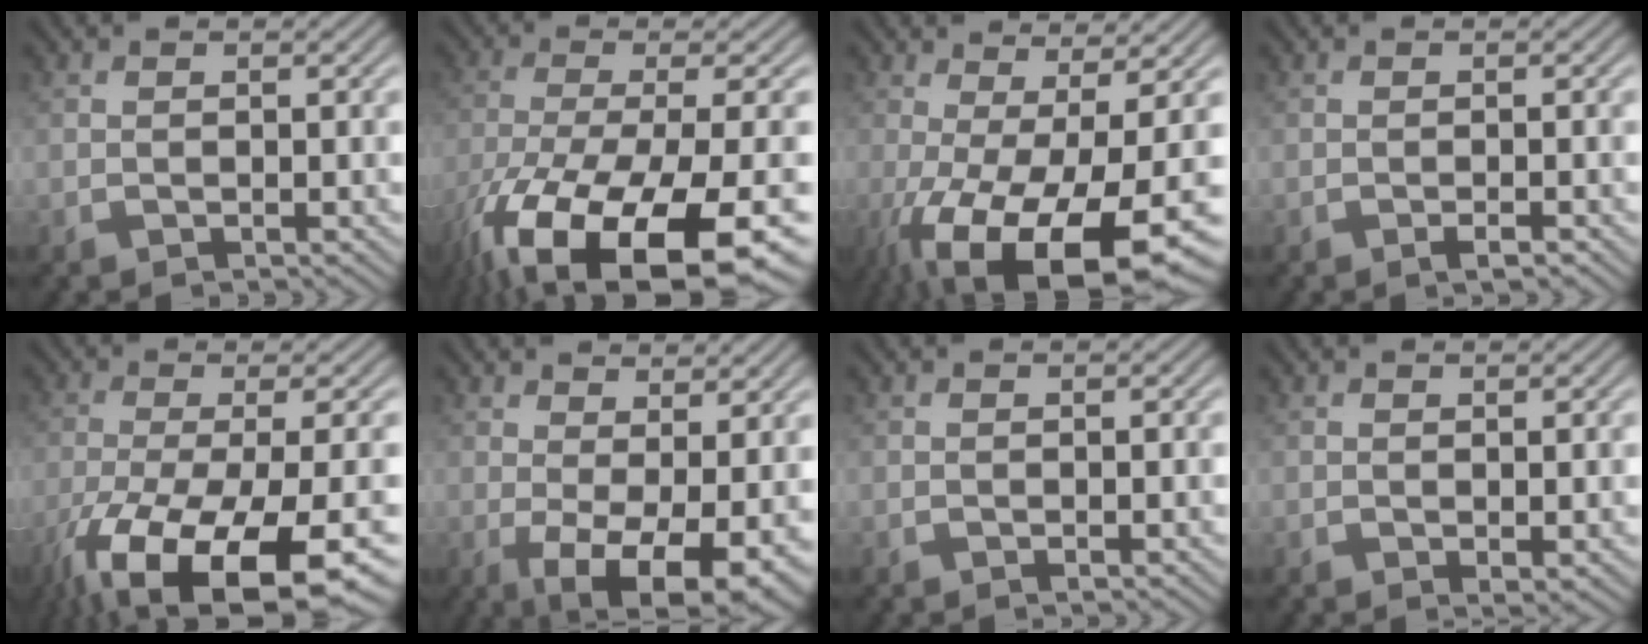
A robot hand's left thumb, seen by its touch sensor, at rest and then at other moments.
{"total": 18.4, "force": [-10.4, 5.7, 14.1], "torque": [-0.294, -0.057, -0.152]}
{"total": 15.0, "force": [-6.2, 4.8, 12.9], "torque": [-0.242, -0.028, -0.092]}
{"total": 1.1, "force": [-0.7, 0.2, 0.8], "torque": [-0.014, 0.000, -0.011]}
{"total": 16.5, "force": [-9.0, 5.0, 13.0], "torque": [-0.261, -0.048, -0.129]}
{"total": 9.0, "force": [-0.7, 4.0, 8.1], "torque": [-0.126, -0.015, -0.004]}
{"total": 0.0}
{"total": 0.9, "force": [0.2, 0.4, 0.8], "torque": [-0.011, -0.004, 0.006]}